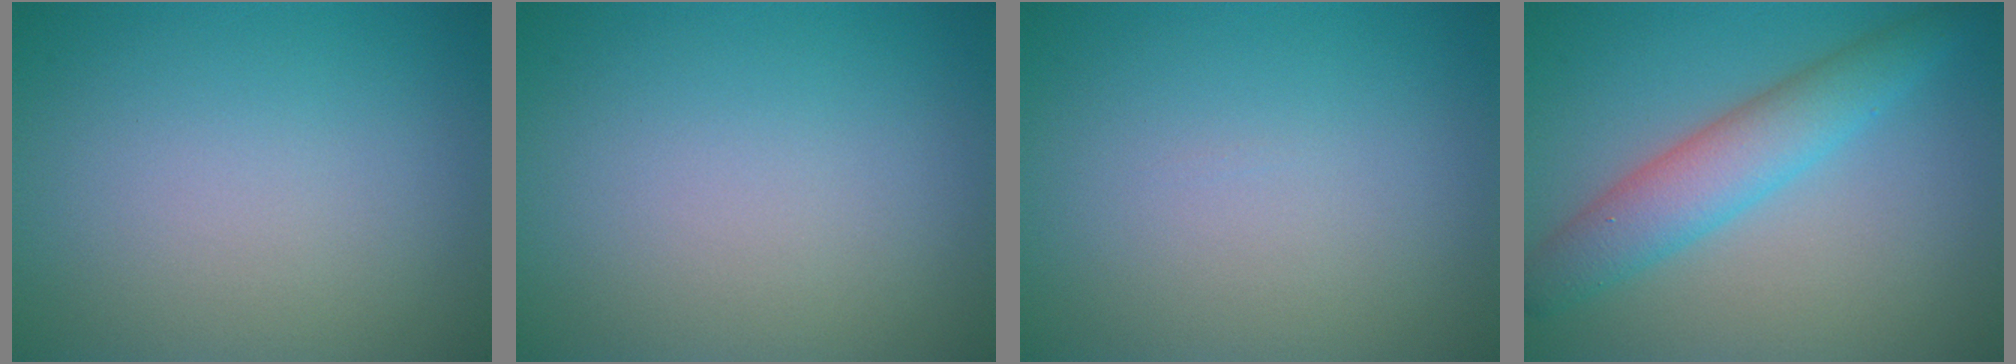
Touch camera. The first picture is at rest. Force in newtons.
{"total": 0.0}
{"total": 0.0}
{"total": 4.6, "press": 4.6, "slide": 0.1}